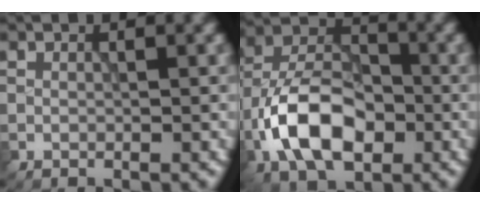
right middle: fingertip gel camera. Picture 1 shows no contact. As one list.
[{"total": 9.1, "force": [-3.3, 5.3, 6.6], "torque": [-0.128, 0.010, -0.070]}]